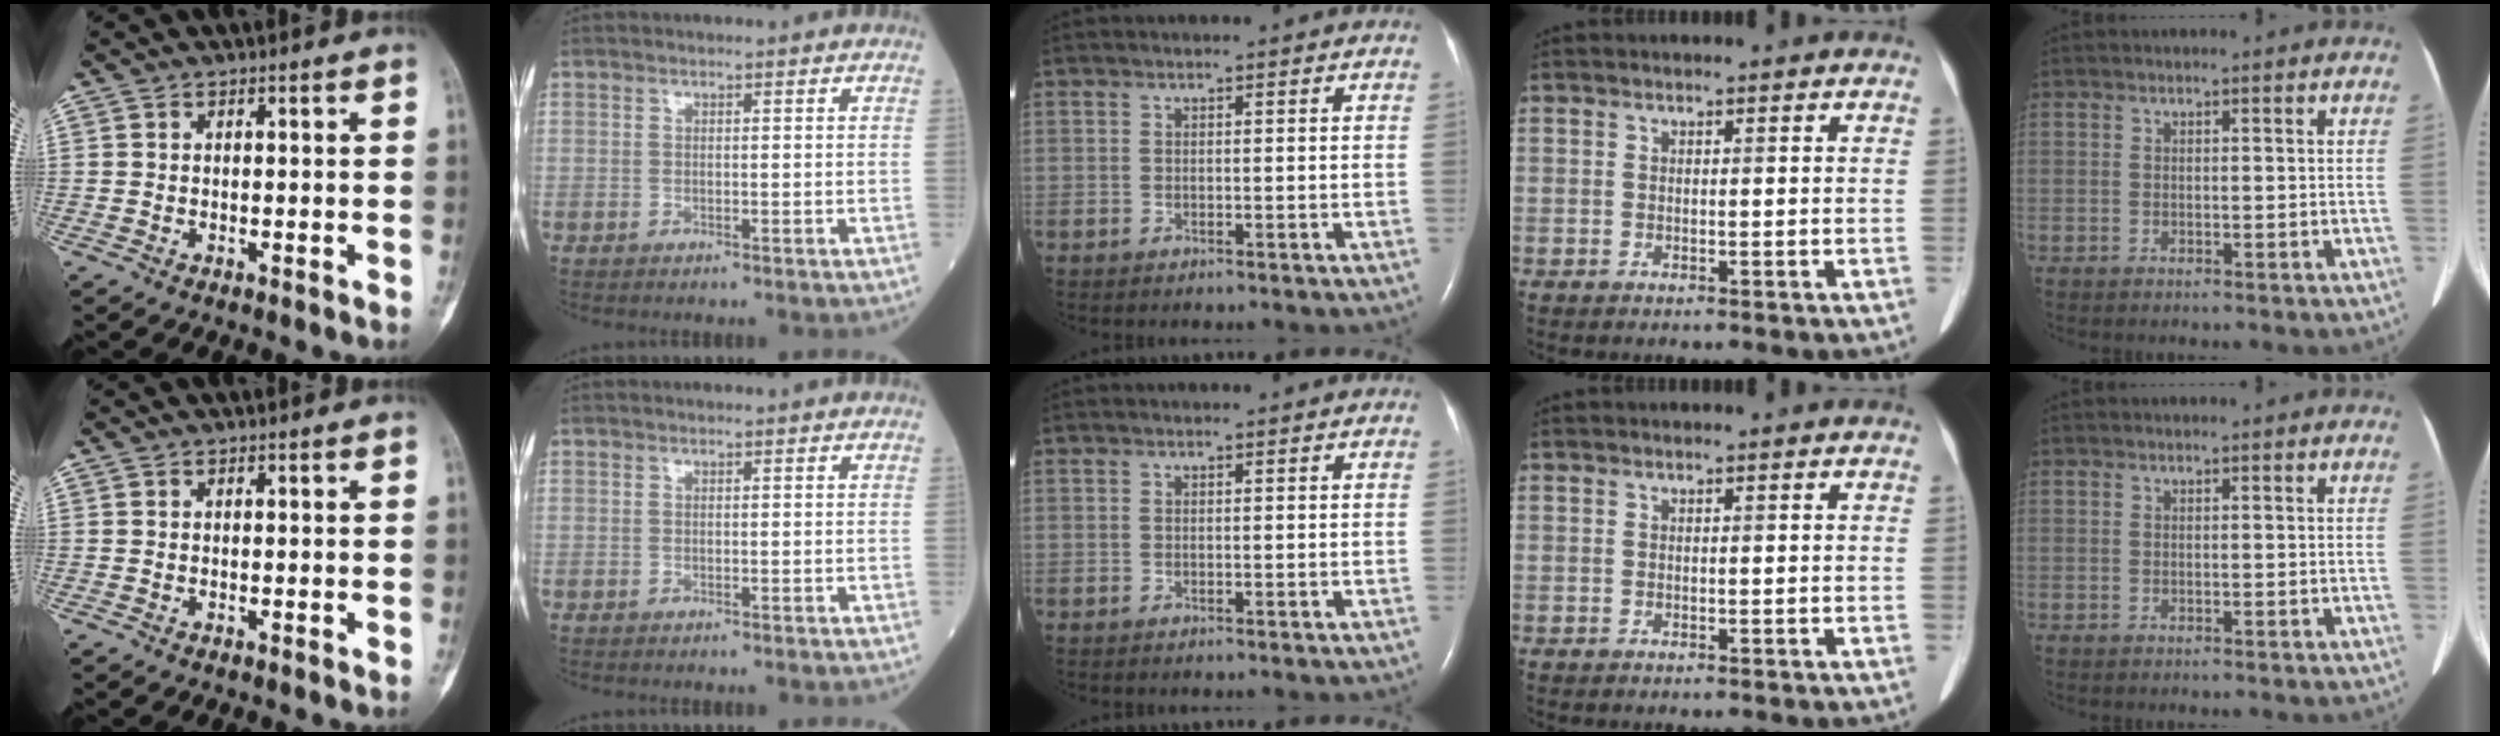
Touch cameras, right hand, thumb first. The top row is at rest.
{}